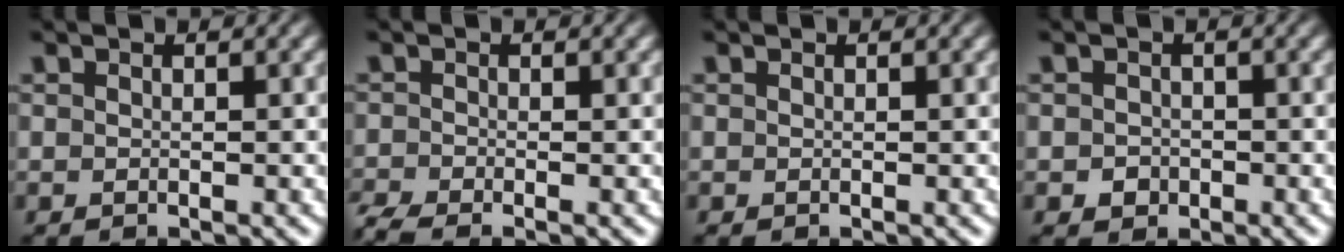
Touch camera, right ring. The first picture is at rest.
{"total": 2.4, "force": [-1.9, 1.2, 0.7], "torque": [-0.012, -0.008, -0.031]}
{"total": 0.0}
{"total": 1.2, "force": [-0.6, 1.0, 0.0], "torque": [0.006, -0.008, -0.007]}